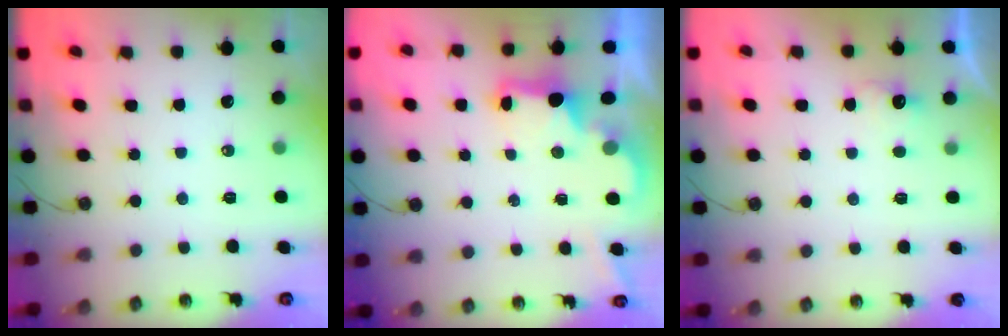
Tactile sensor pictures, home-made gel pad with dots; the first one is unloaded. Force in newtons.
{"total": 2.3, "press": 2.2, "slide": 0.8}
{"total": 4.5, "press": 4.4, "slide": 0.8}